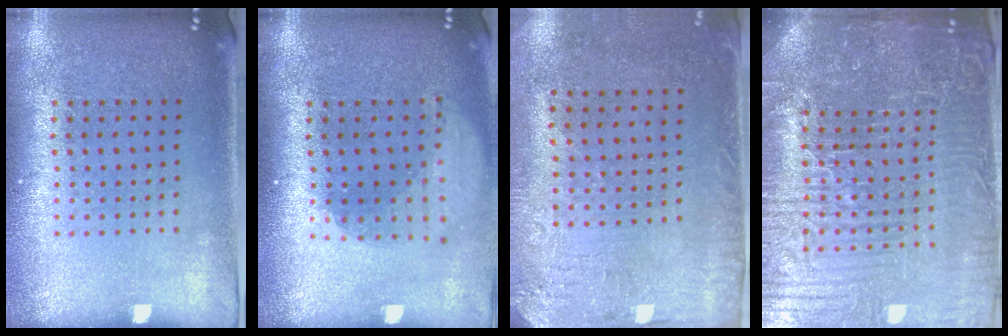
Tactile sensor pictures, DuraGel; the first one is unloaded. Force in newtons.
{"total": 1.8, "press": 1.4, "slide": 1.2}
{"total": 3.2, "press": 2.5, "slide": 2.0}
{"total": 6.5, "press": 5.9, "slide": 2.8}